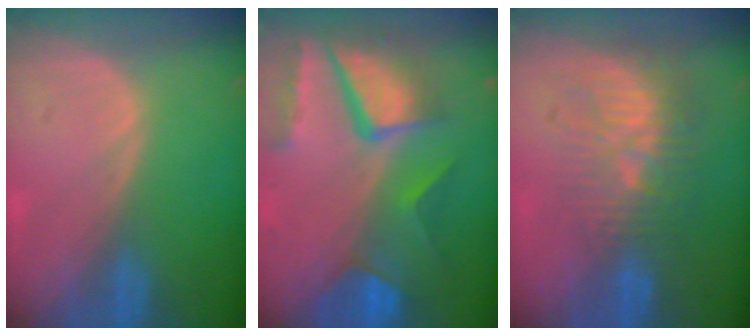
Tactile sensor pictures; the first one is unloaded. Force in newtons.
{"total": 11.2, "press": 9.2, "slide": 6.4}
{"total": 10.1, "press": 8.8, "slide": 5.1}